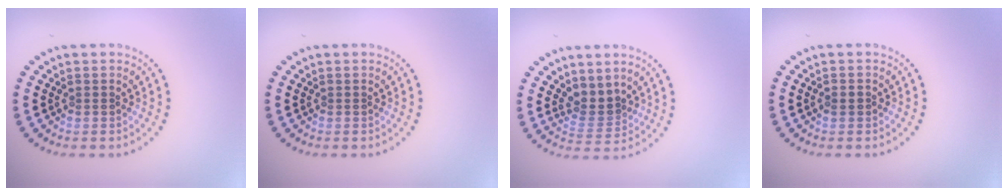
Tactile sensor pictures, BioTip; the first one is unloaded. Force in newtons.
{"total": 0.0}
{"total": 2.1, "press": 1.7, "slide": 1.3}
{"total": 0.9, "press": 0.8, "slide": 0.3}